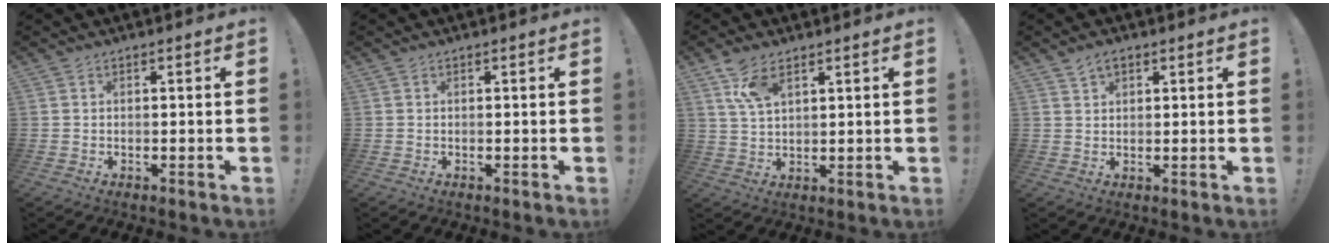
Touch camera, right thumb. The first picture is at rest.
{"total": 0.0}
{"total": 7.8, "force": [4.8, 3.1, 5.3], "torque": [-0.093, -0.017, 0.089]}
{"total": 3.0, "force": [2.0, 1.6, 1.6], "torque": [-0.020, -0.008, 0.033]}